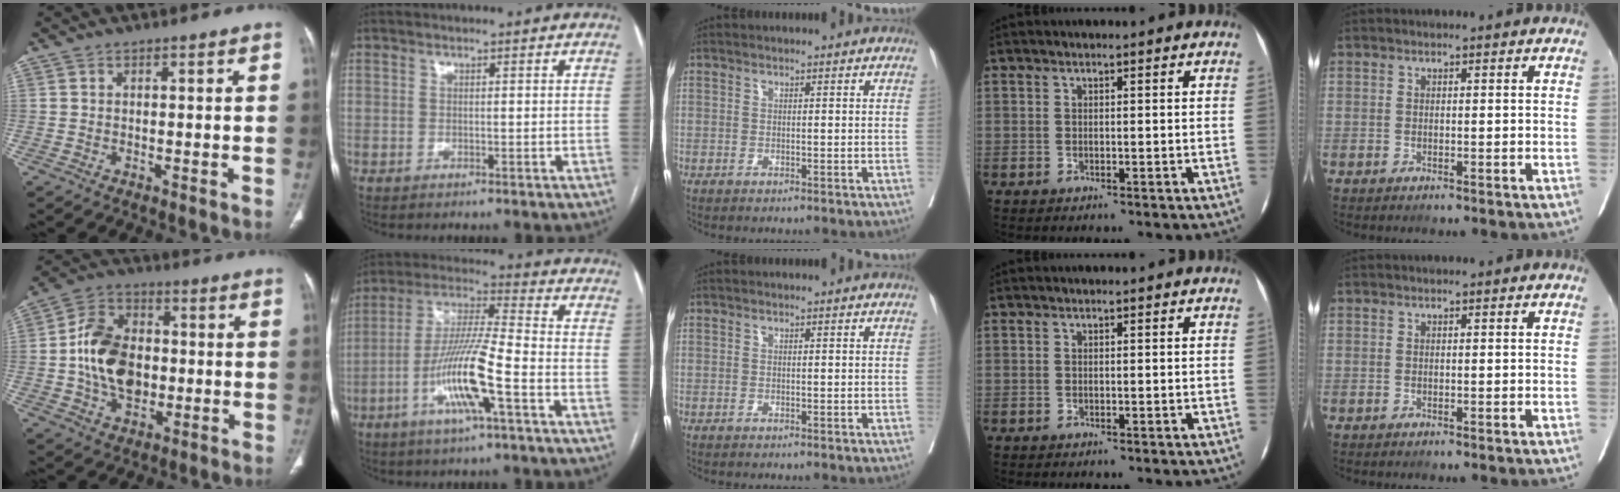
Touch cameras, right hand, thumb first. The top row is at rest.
{"thumb": {"total": 16.0, "force": [-1.4, 11.8, 10.7], "torque": [-0.163, 0.028, -0.023]}, "index": {"total": 13.0, "force": [-4.9, 0.5, 12.1], "torque": [-0.239, -0.001, -0.094]}}